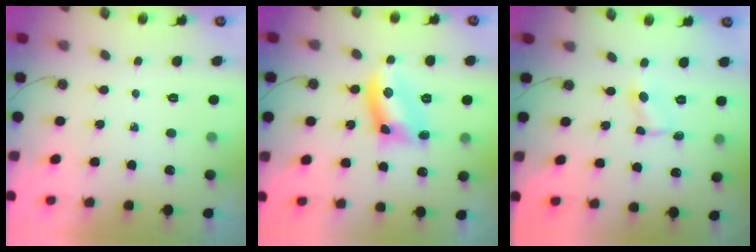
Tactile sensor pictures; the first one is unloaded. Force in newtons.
{"total": 10.8, "press": 10.8, "slide": 0.6}
{"total": 1.5, "press": 1.5, "slide": 0.2}